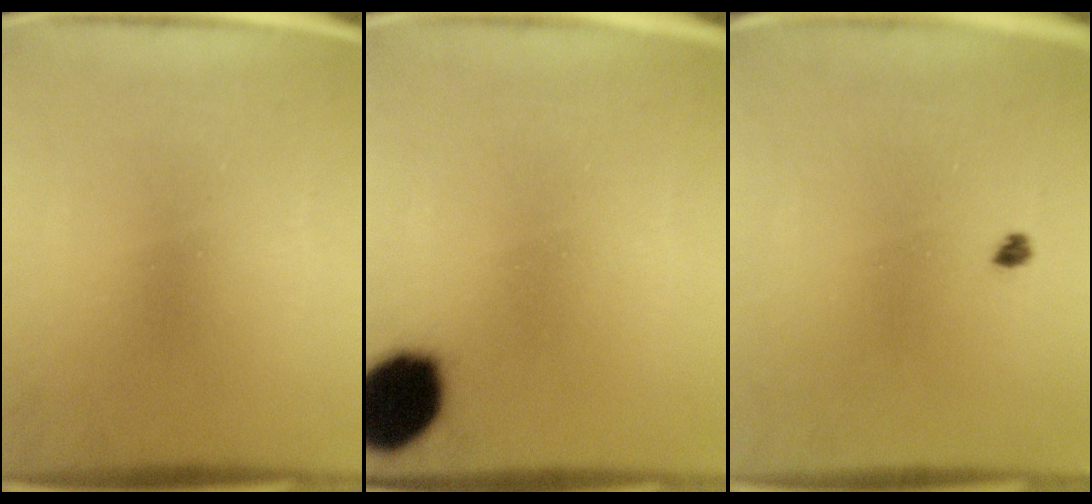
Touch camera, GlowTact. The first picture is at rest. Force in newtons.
{"total": 14.4}
{"total": 1.0}